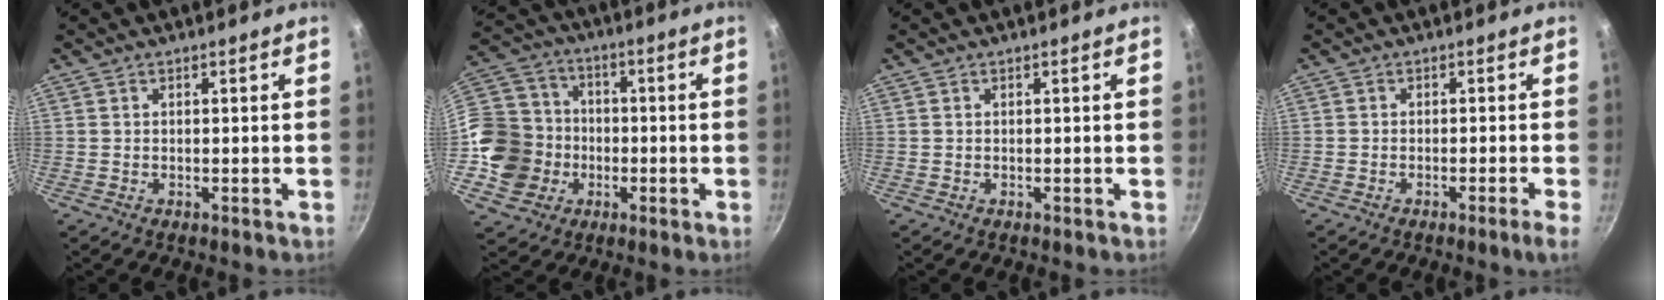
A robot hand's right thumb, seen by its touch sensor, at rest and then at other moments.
{"total": 16.5, "force": [-3.6, 14.8, 6.3], "torque": [-0.108, 0.039, -0.064]}
{"total": 0.0}
{"total": 2.7, "force": [-1.4, -0.4, 2.2], "torque": [-0.046, 0.009, -0.024]}